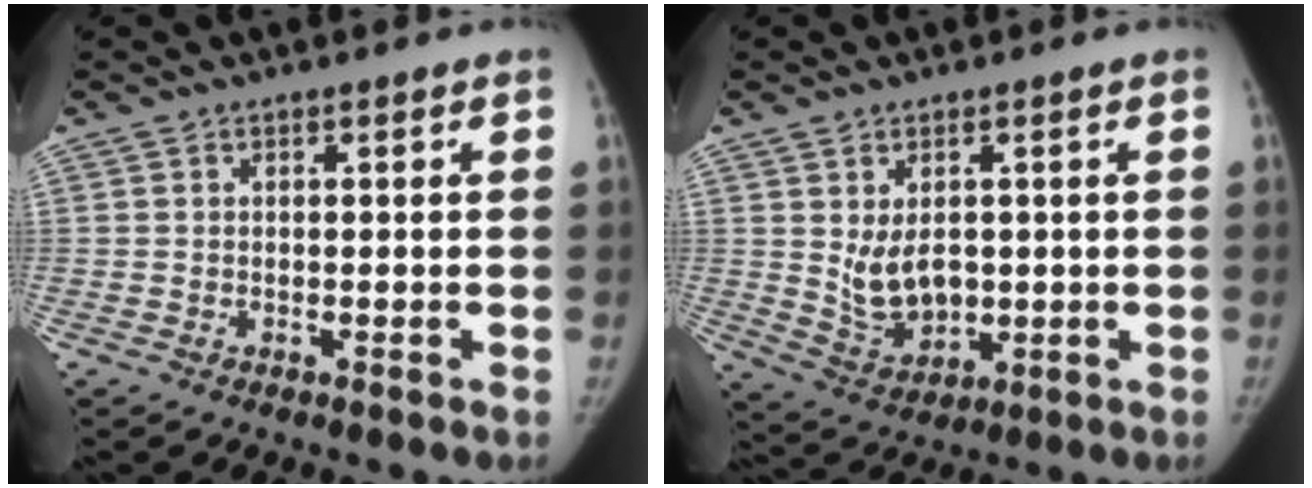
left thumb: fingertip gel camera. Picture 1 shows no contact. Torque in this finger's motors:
{"motor_torque": [0.06, 0.05, 0.04, 0.04, 0.05]}